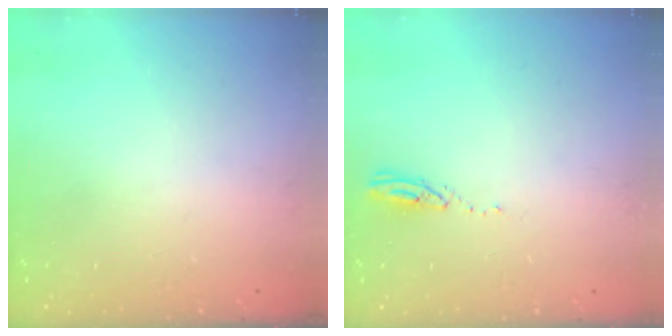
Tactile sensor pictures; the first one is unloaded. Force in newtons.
{"total": 3.2, "press": 3.2, "slide": 0.2}